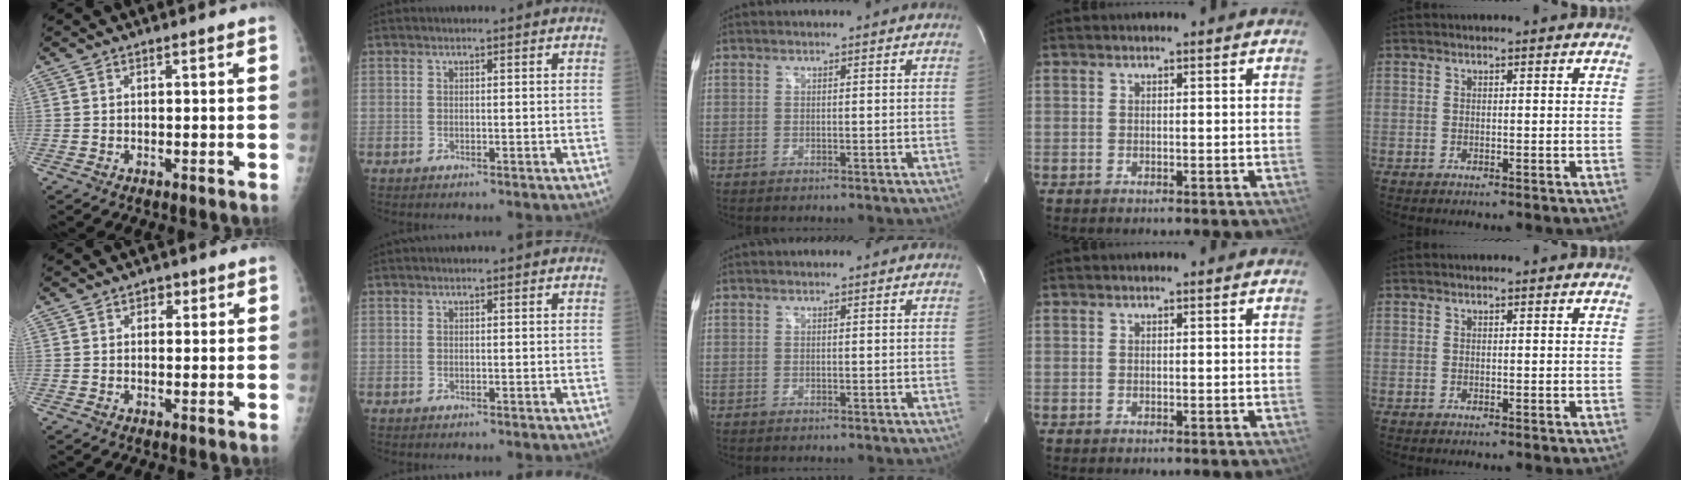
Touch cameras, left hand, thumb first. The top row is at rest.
{"thumb": {"total": 2.4, "force": [1.1, 1.8, 1.2], "torque": [0.003, -0.002, 0.012]}}